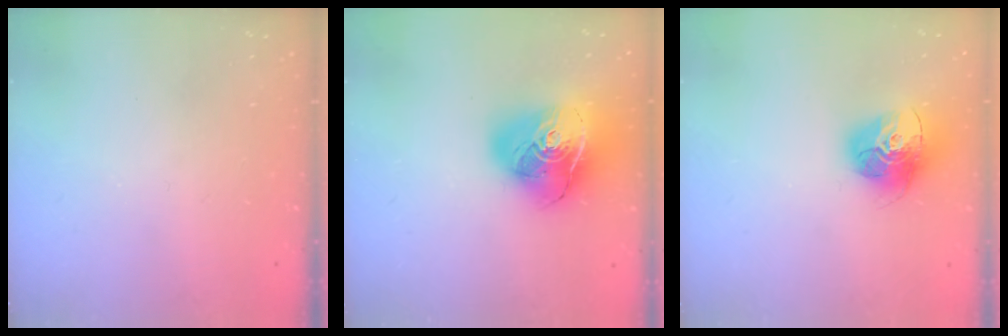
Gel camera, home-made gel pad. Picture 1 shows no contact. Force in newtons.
{"total": 22.2, "press": 22.0, "slide": 2.8}
{"total": 16.0, "press": 16.0, "slide": 1.5}